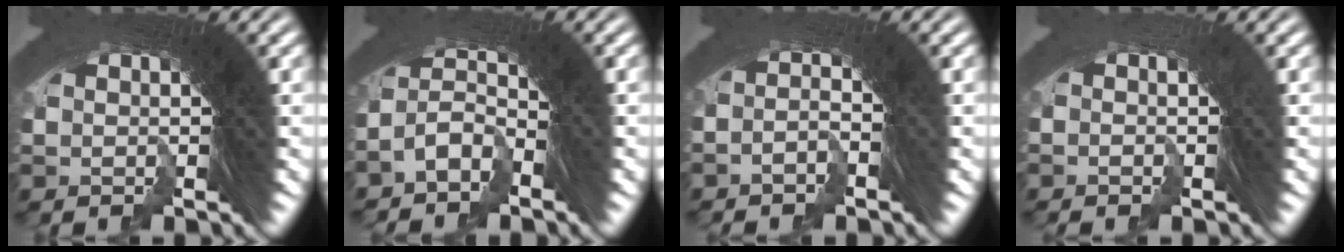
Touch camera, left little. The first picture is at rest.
{"total": 3.2, "force": [-2.3, 2.2, 0.2], "torque": [0.000, 0.001, -0.050]}
{"total": 2.1, "force": [-2.1, 0.0, -0.3], "torque": [0.033, 0.013, -0.044]}
{"total": 2.2, "force": [-1.3, -1.1, -1.3], "torque": [0.025, -0.004, -0.020]}